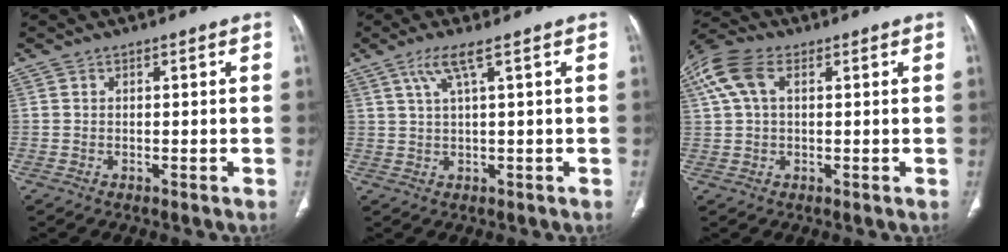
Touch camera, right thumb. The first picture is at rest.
{"total": 4.0, "force": [1.9, 0.0, 3.5], "torque": [-0.085, 0.003, 0.047]}
{"total": 8.6, "force": [2.7, 4.9, 6.4], "torque": [-0.155, 0.029, 0.050]}